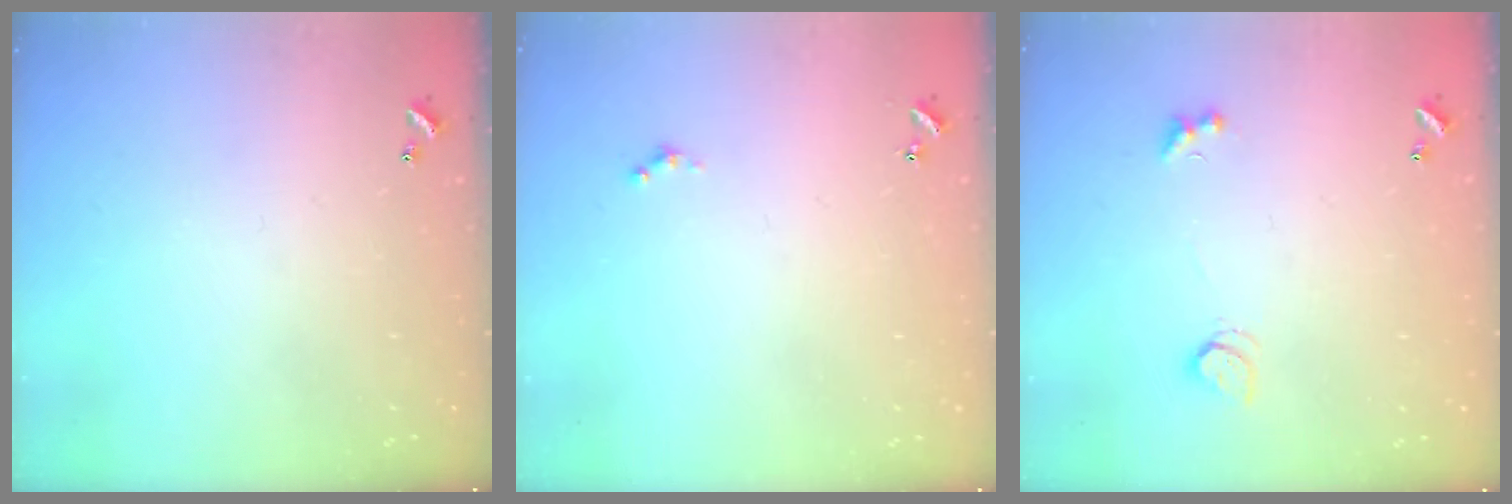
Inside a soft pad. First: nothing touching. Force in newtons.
{"total": 0.0}
{"total": 2.7, "press": 2.4, "slide": 1.3}